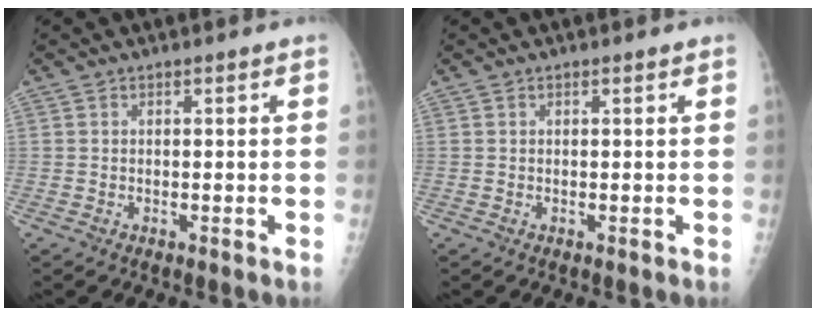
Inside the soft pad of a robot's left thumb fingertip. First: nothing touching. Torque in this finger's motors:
{"motor_torque": [0.00, 0.00, -0.04, -0.04, 0.00]}